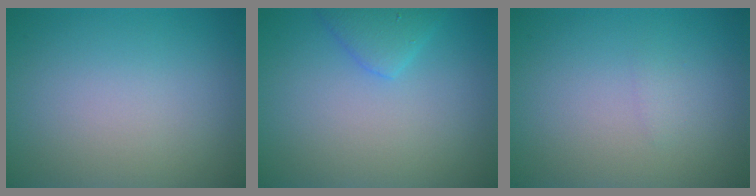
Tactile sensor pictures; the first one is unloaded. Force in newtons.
{"total": 2.2, "press": 2.2, "slide": 0.2}
{"total": 0.5, "press": 0.5, "slide": 0.0}